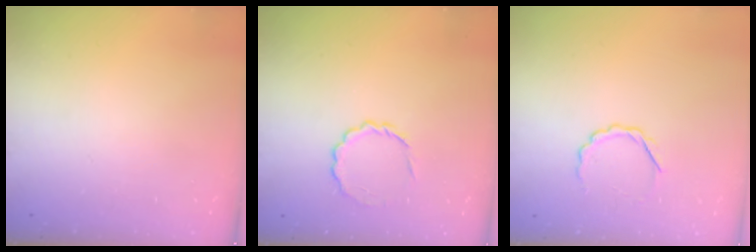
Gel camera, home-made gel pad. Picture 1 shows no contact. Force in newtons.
{"total": 5.8, "press": 5.5, "slide": 1.9}
{"total": 4.2, "press": 4.1, "slide": 0.8}